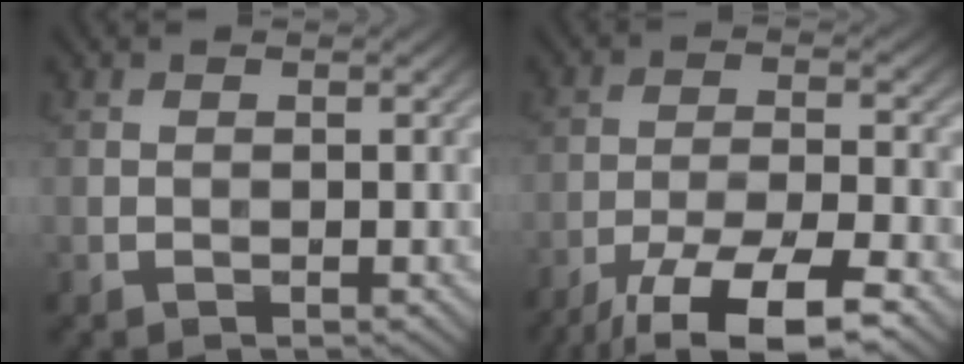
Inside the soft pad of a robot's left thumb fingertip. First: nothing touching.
{"total": 11.7, "force": [-8.5, 2.5, 7.6], "torque": [-0.143, -0.009, -0.143]}